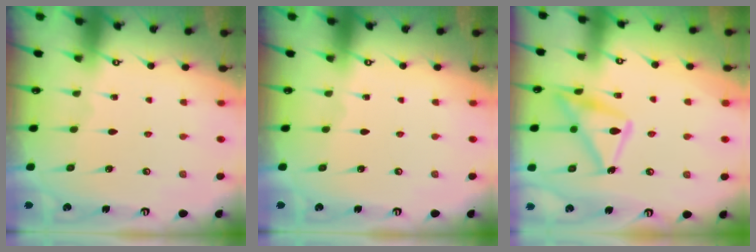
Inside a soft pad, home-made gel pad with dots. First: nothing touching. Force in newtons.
{"total": 0.0}
{"total": 17.1, "press": 17.1, "slide": 1.2}